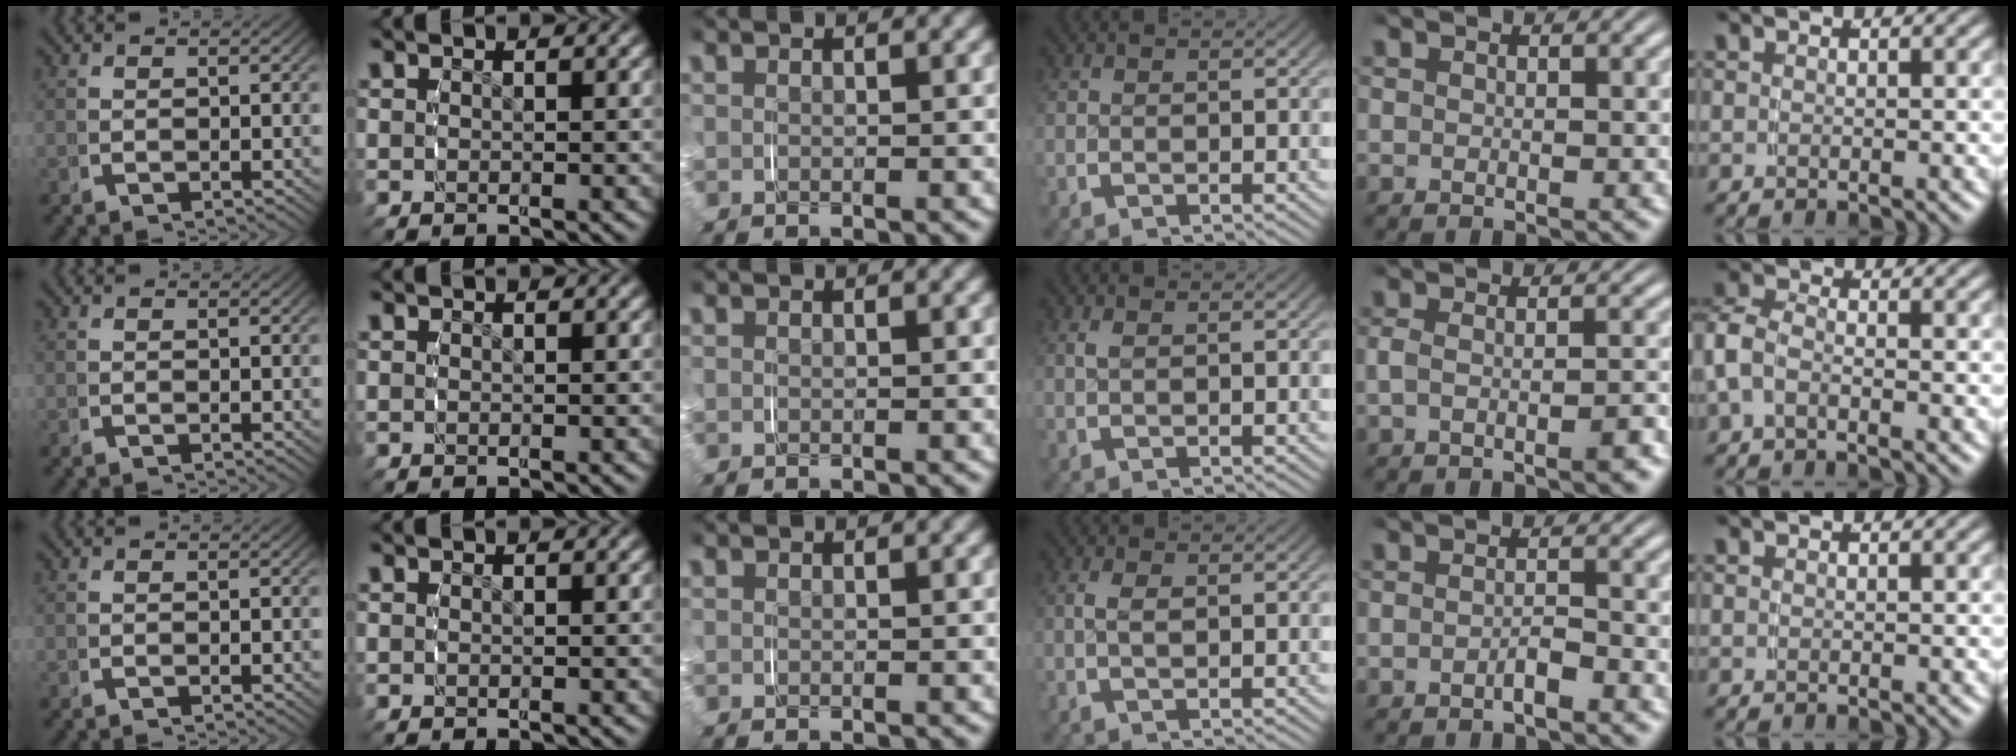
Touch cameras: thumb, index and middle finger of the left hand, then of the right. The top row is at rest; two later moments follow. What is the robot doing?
{"motion": "grasp_and_lifting", "object": "toothpaste"}